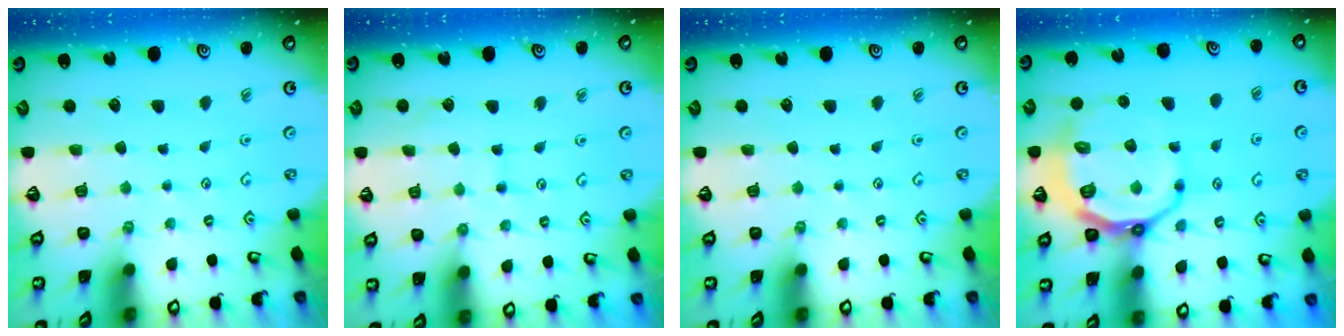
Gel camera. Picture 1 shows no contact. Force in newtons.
{"total": 6.3, "press": 6.3, "slide": 0.4}
{"total": 0.0}
{"total": 12.5, "press": 12.1, "slide": 3.0}